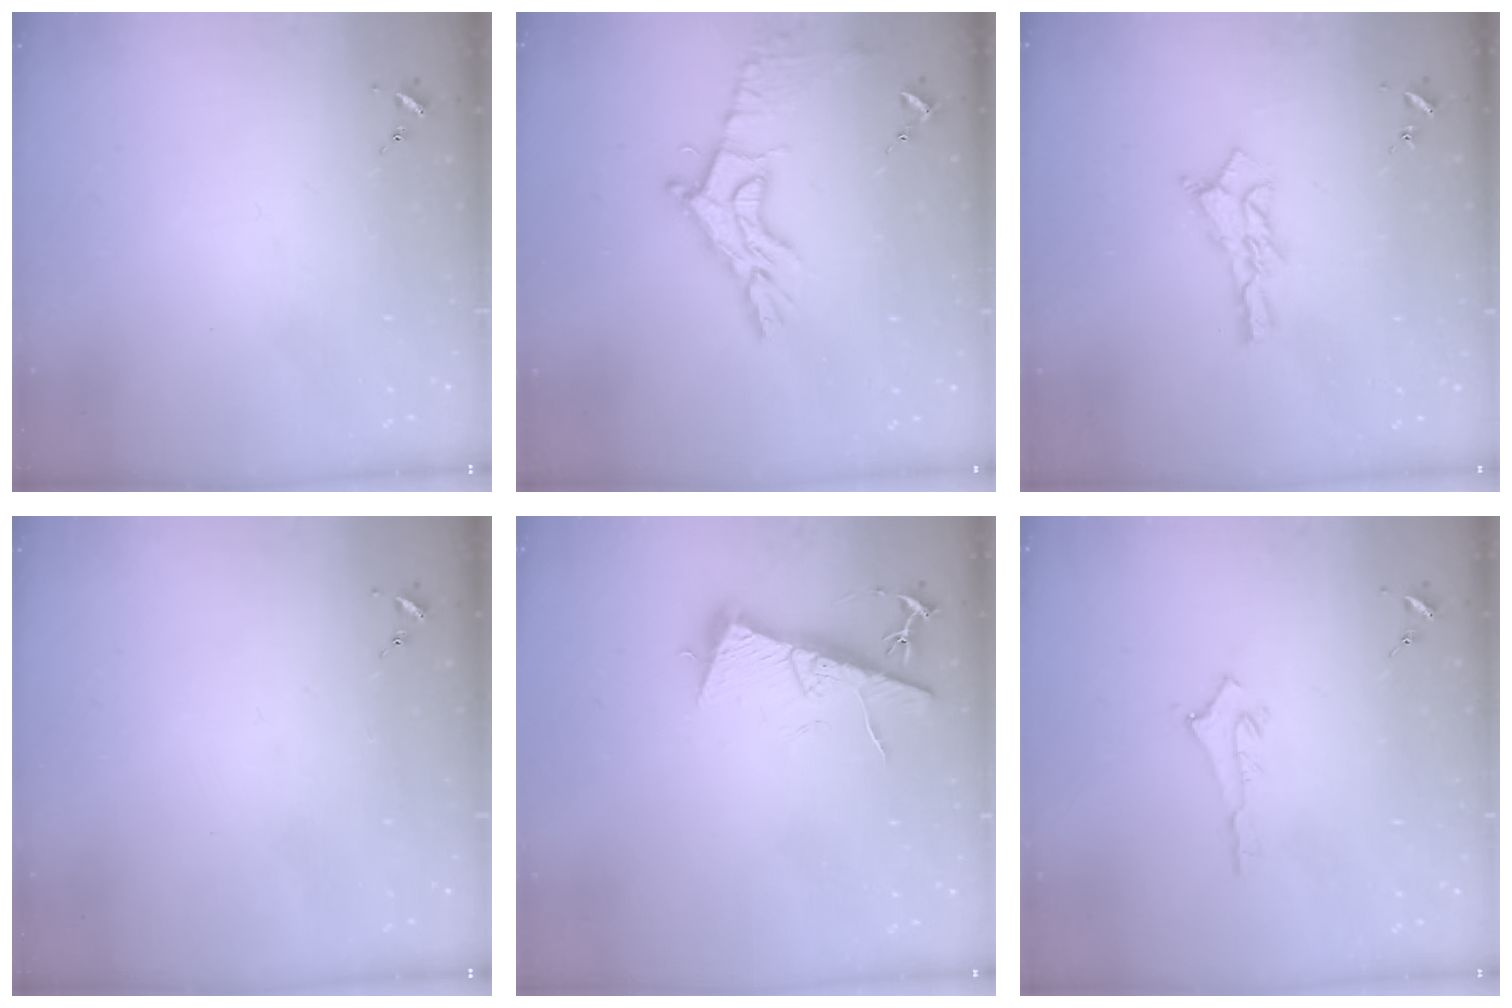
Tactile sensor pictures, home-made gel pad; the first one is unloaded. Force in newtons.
{"total": 12.9, "press": 12.8, "slide": 1.1}
{"total": 11.2, "press": 11.1, "slide": 0.7}
{"total": 0.0}
{"total": 11.0, "press": 11.0, "slide": 0.7}
{"total": 2.6, "press": 2.6, "slide": 0.4}